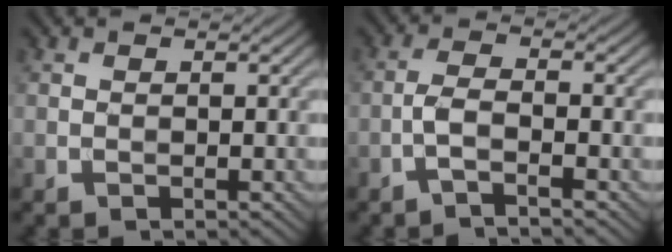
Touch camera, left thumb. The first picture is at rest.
{"total": 2.8, "force": [-1.7, 0.4, 2.2], "torque": [-0.049, 0.007, -0.044]}